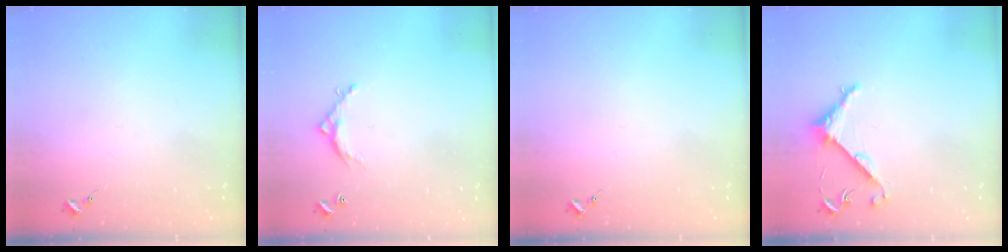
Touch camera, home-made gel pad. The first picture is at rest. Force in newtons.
{"total": 6.0, "press": 6.0, "slide": 0.3}
{"total": 0.0}
{"total": 5.6, "press": 5.6, "slide": 0.2}